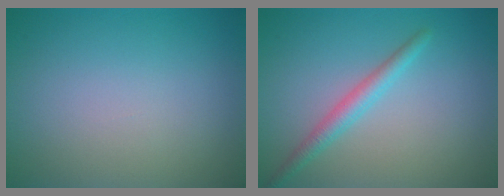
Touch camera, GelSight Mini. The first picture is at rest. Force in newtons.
{"total": 2.2, "press": 2.2, "slide": 0.1}